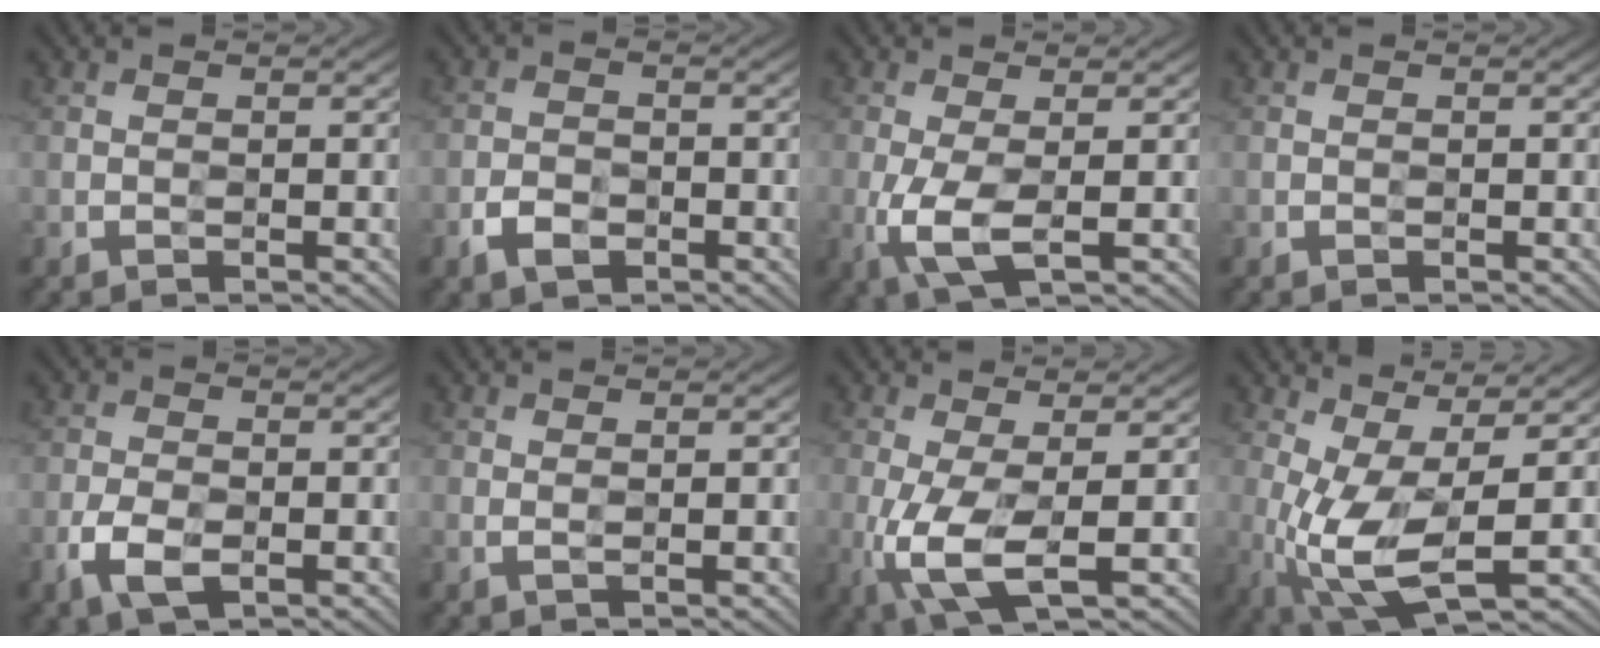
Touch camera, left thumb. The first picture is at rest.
{"total": 2.4, "force": [-1.8, 1.3, 0.9], "torque": [-0.020, -0.001, -0.037]}
{"total": 4.5, "force": [-1.1, 1.4, 4.2], "torque": [-0.111, -0.002, -0.022]}
{"total": 0.0}
{"total": 4.3, "force": [-2.2, 2.1, 3.0], "torque": [-0.071, -0.004, -0.045]}
{"total": 0.7, "force": [0.6, -0.4, 0.2], "torque": [-0.006, 0.001, 0.011]}
{"total": 6.5, "force": [-1.7, 1.9, 5.9], "torque": [-0.152, -0.006, -0.032]}
{"total": 10.2, "force": [-1.4, 4.0, 9.2], "torque": [-0.214, -0.002, -0.024]}